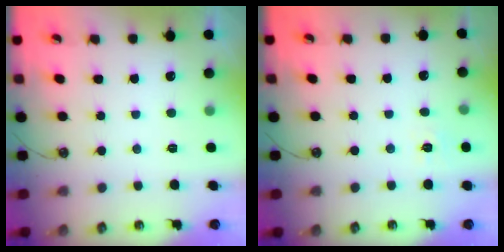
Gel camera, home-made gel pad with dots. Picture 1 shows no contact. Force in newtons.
{"total": 4.6, "press": 4.5, "slide": 0.6}